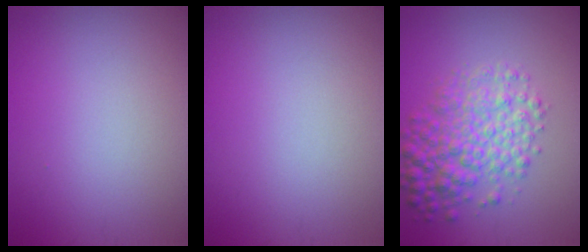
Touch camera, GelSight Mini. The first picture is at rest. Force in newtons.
{"total": 0.0}
{"total": 5.5, "press": 5.5, "slide": 0.1}